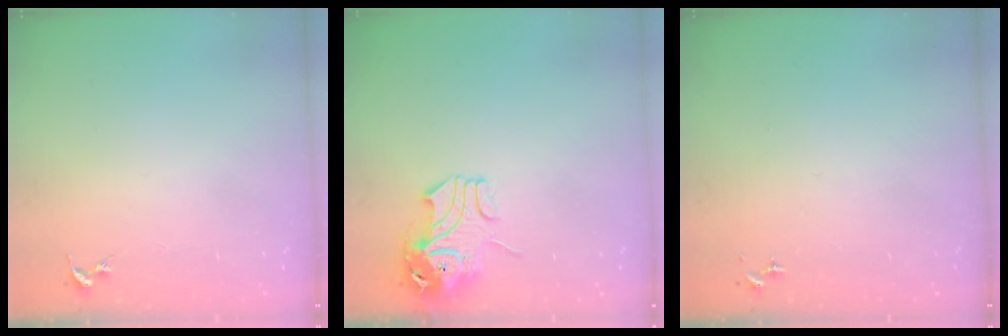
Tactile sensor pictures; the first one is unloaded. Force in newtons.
{"total": 9.5, "press": 9.4, "slide": 1.2}
{"total": 0.0}